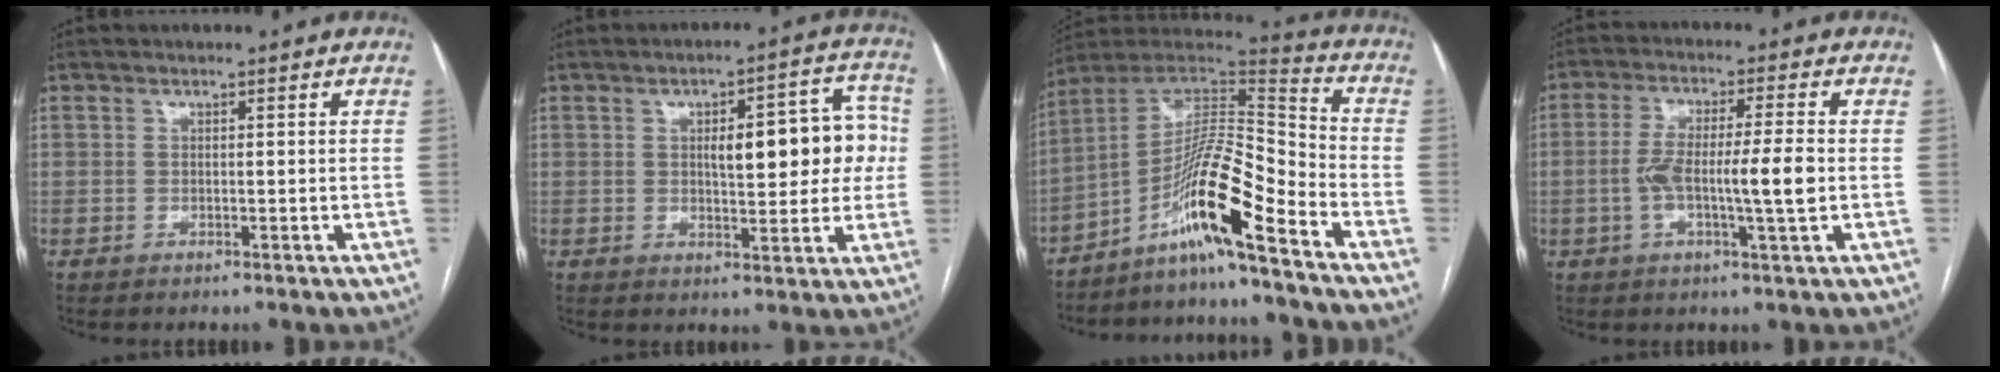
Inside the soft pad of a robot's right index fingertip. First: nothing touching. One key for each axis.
{"total": 11.5, "fx": 1.2, "fy": 4.0, "fz": 10.7, "tx": -0.131, "ty": 0.033, "tz": 0.020}
{"total": 14.3, "fx": -8.9, "fy": 0.0, "fz": 11.2, "tx": -0.213, "ty": 0.010, "tz": -0.161}
{"total": 9.3, "fx": -1.1, "fy": 0.5, "fz": 9.2, "tx": -0.168, "ty": 0.007, "tz": -0.024}